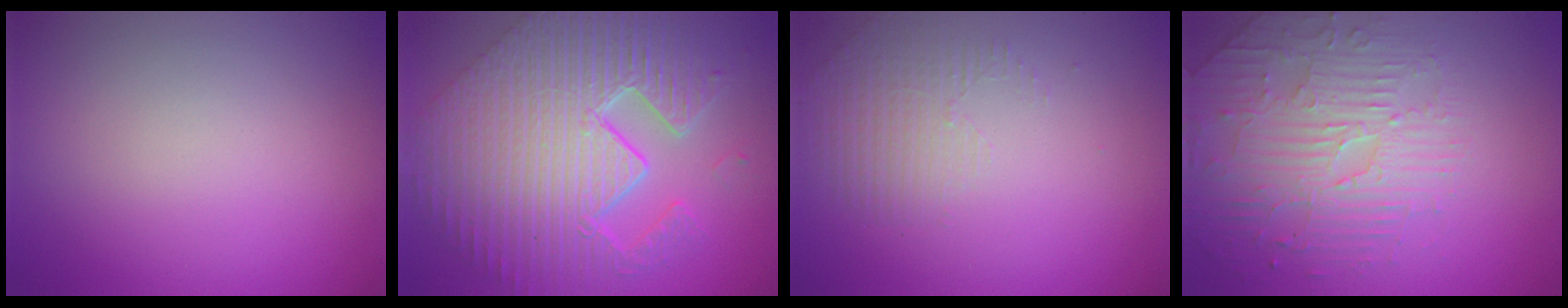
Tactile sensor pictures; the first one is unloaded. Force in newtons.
{"total": 12.5, "press": 8.0, "slide": 9.6}
{"total": 1.3, "press": 0.5, "slide": 1.2}
{"total": 4.4, "press": 4.0, "slide": 1.7}